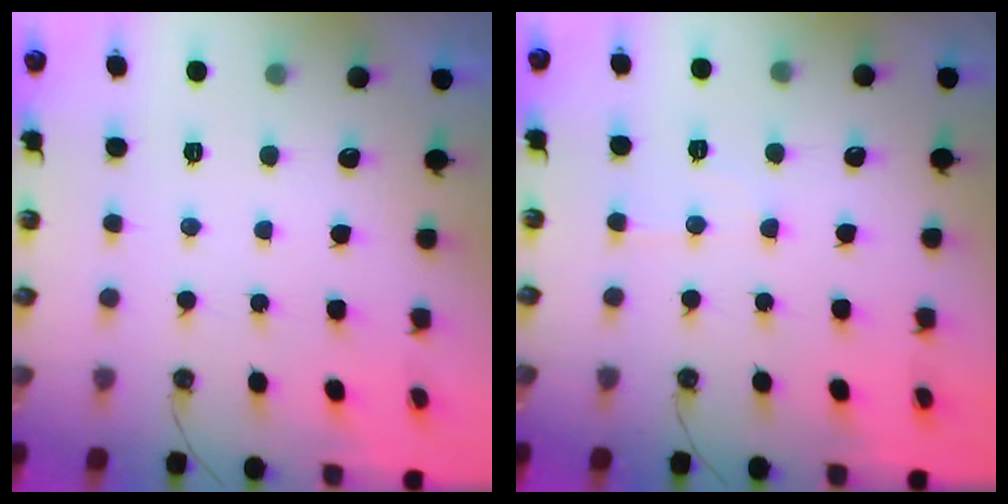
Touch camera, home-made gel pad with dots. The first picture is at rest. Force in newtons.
{"total": 5.6, "press": 5.6, "slide": 0.8}